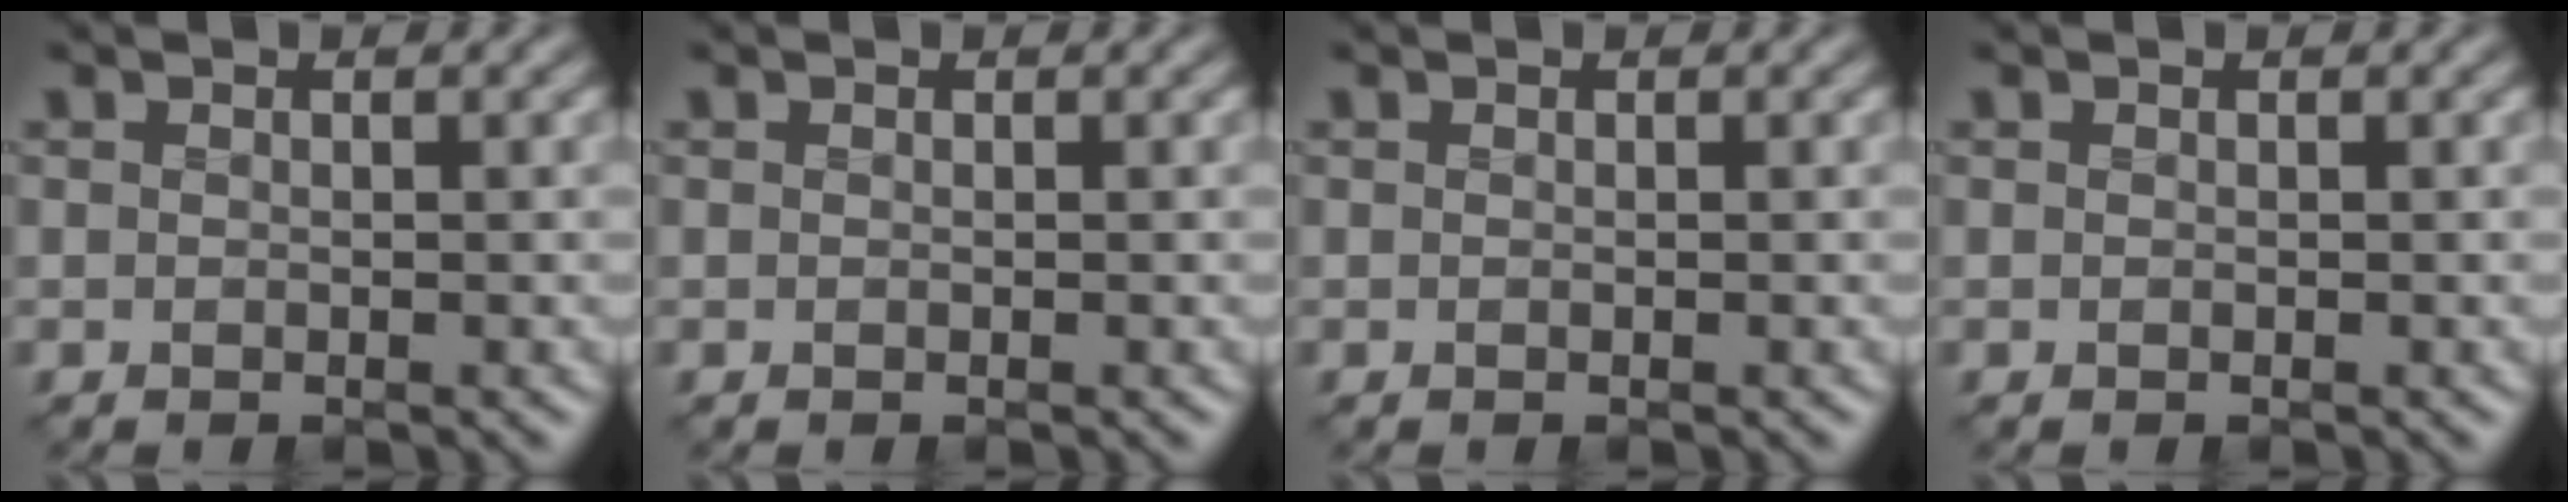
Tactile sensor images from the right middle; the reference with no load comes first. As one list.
[{"total": 0.0}, {"total": 0.0}, {"total": 0.0}]